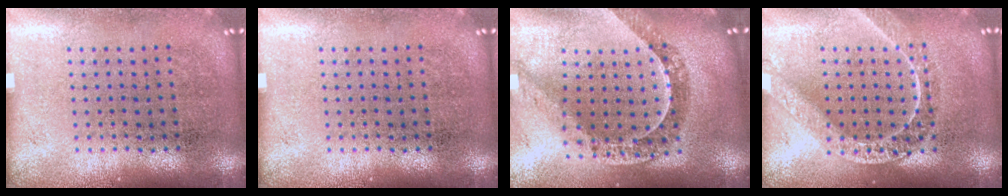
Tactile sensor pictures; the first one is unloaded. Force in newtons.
{"total": 0.0}
{"total": 1.1, "press": 1.1, "slide": 0.3}
{"total": 1.5, "press": 1.5, "slide": 0.2}